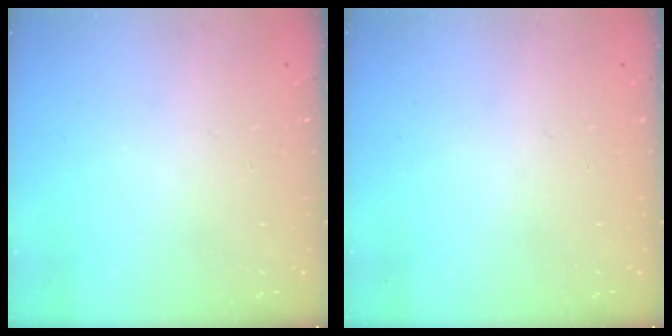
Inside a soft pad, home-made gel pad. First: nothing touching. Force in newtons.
{"total": 0.0}